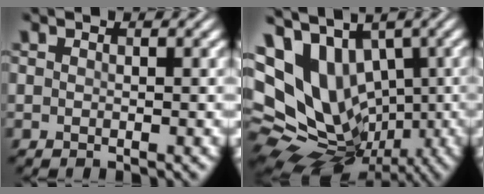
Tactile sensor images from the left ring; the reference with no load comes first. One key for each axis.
{"total": 15.2, "fx": 2.2, "fy": 11.8, "fz": 9.4, "tx": -0.173, "ty": 0.001, "tz": 0.033}